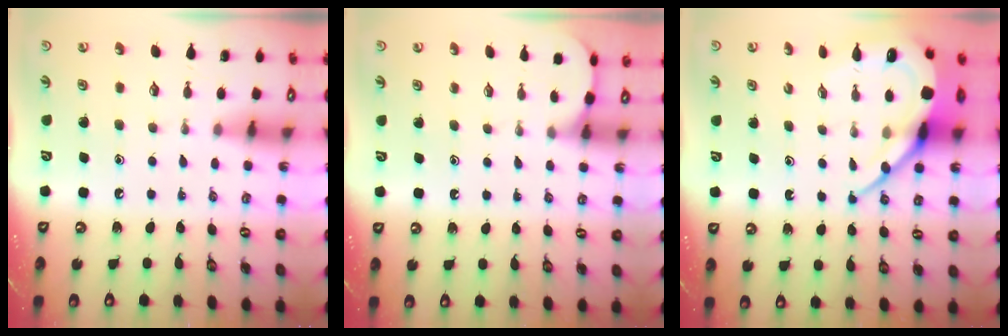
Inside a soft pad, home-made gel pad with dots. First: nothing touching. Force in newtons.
{"total": 1.4, "press": 1.4, "slide": 0.0}
{"total": 11.4, "press": 11.4, "slide": 1.1}